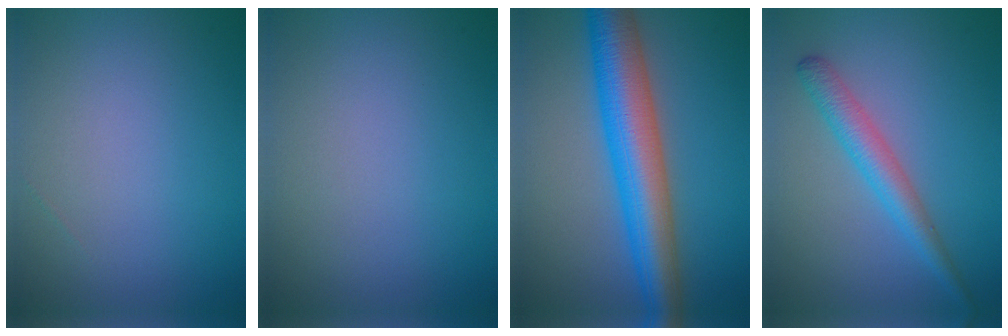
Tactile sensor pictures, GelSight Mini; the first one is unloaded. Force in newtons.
{"total": 0.0}
{"total": 8.9, "press": 8.9, "slide": 0.2}
{"total": 3.2, "press": 3.2, "slide": 0.2}